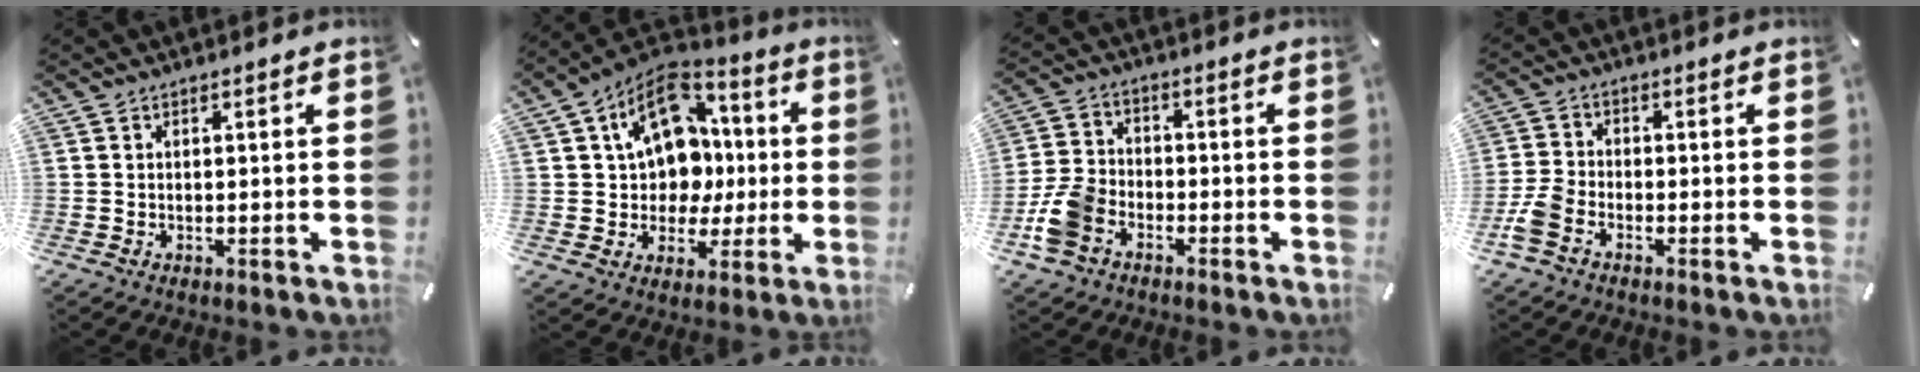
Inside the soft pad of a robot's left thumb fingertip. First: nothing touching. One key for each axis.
{"total": 16.4, "fx": 3.2, "fy": 13.4, "fz": 8.9, "tx": -0.145, "ty": -0.012, "tz": 0.069}
{"total": 8.7, "fx": -4.4, "fy": 6.0, "fz": 4.5, "tx": -0.105, "ty": 0.021, "tz": -0.085}
{"total": 5.2, "fx": -2.8, "fy": 3.2, "fz": 3.0, "tx": -0.072, "ty": 0.009, "tz": -0.056}